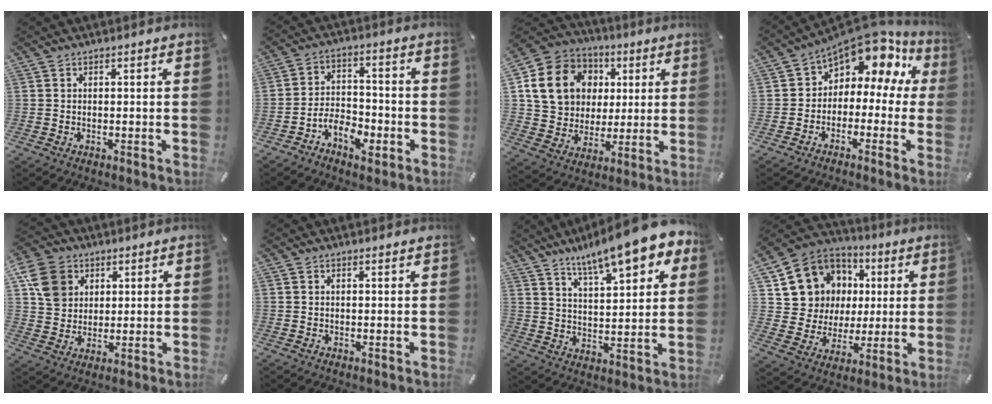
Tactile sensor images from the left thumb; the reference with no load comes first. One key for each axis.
{"total": 7.7, "fx": -4.7, "fy": 4.8, "fz": 3.9, "tx": -0.066, "ty": 0.029, "tz": -0.083}
{"total": 17.2, "fx": 3.9, "fy": 14.8, "fz": 7.9, "tx": -0.145, "ty": 0.008, "tz": 0.080}
{"total": 10.3, "fx": 6.5, "fy": 6.0, "fz": 5.3, "tx": -0.093, "ty": -0.055, "tz": 0.111}
{"total": 10.1, "fx": 4.0, "fy": 8.5, "fz": 3.9, "tx": -0.088, "ty": -0.004, "tz": 0.079}
{"total": 0.7, "fx": 0.6, "fy": -0.1, "fz": 0.4, "tx": -0.006, "ty": -0.002, "tz": 0.011}
{"total": 14.5, "fx": 11.3, "fy": 3.7, "fz": 8.4, "tx": -0.146, "ty": -0.062, "tz": 0.192}
{"total": 12.8, "fx": 3.6, "fy": 12.1, "fz": 2.1, "tx": -0.049, "ty": -0.021, "tz": 0.085}